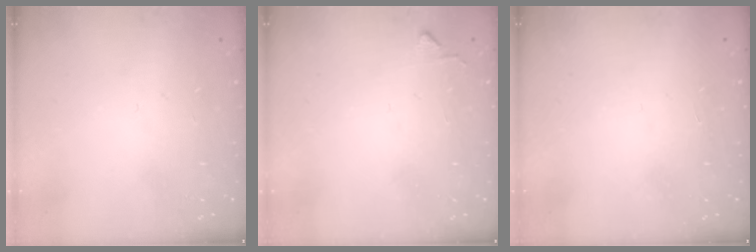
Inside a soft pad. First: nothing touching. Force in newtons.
{"total": 4.2, "press": 4.1, "slide": 0.7}
{"total": 1.7, "press": 1.7, "slide": 0.1}